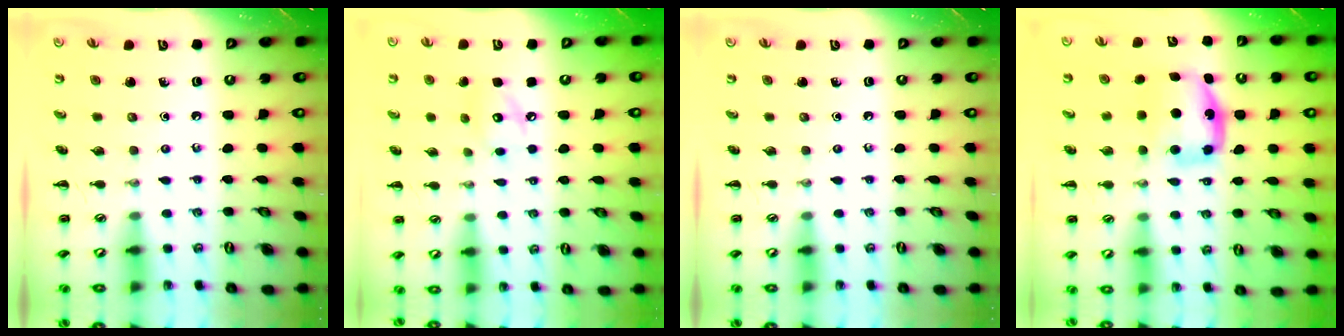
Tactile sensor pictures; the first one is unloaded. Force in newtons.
{"total": 8.1, "press": 8.1, "slide": 0.6}
{"total": 0.0}
{"total": 7.4, "press": 7.3, "slide": 1.1}